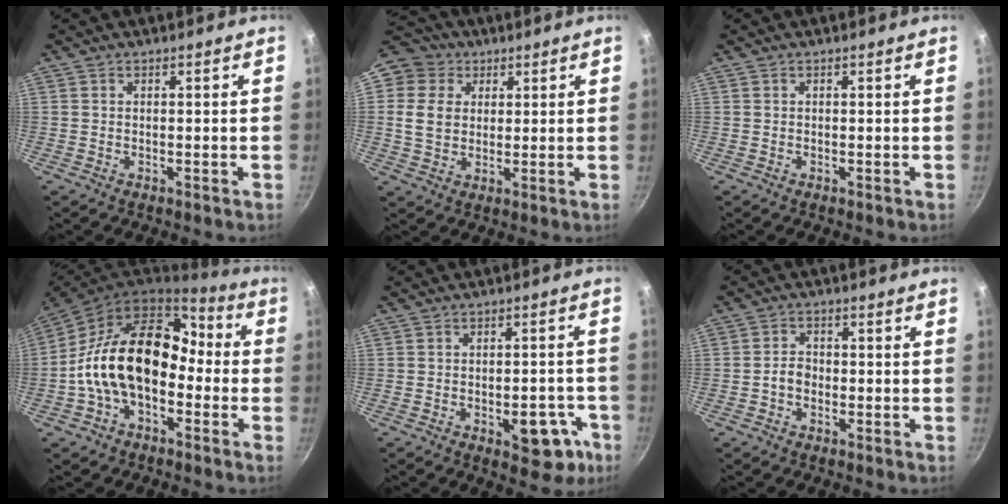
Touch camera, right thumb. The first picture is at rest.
{"total": 9.9, "force": [3.2, 8.3, 4.2], "torque": [-0.057, -0.002, 0.044]}
{"total": 0.0}
{"total": 18.7, "force": [-3.0, 12.4, 13.6], "torque": [-0.201, 0.060, -0.066]}
{"total": 9.6, "force": [-3.8, 5.3, 7.0], "torque": [-0.044, 0.025, -0.043]}
{"total": 3.0, "force": [-1.0, 2.4, 1.7], "torque": [-0.016, 0.017, -0.020]}